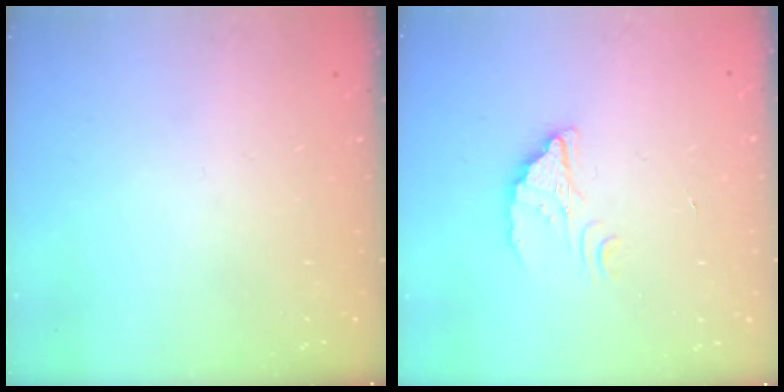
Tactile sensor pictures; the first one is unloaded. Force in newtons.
{"total": 2.5, "press": 2.5, "slide": 0.1}